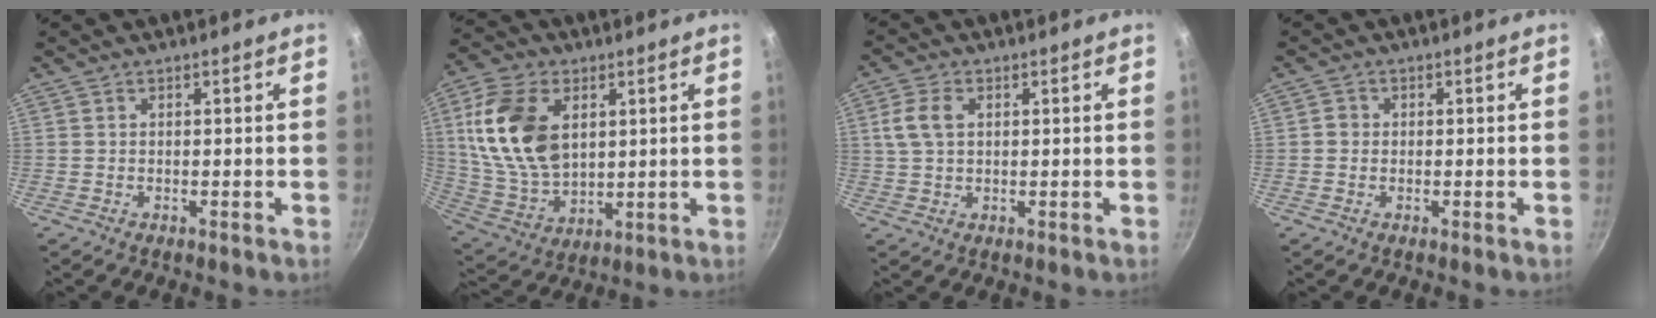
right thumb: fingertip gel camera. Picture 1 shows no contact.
{"total": 18.1, "force": [4.4, 11.6, 13.1], "torque": [-0.234, -0.012, 0.097]}
{"total": 5.4, "force": [1.3, 3.6, 3.9], "torque": [-0.073, 0.007, 0.023]}
{"total": 1.6, "force": [-0.2, 1.5, 0.5], "torque": [-0.003, 0.007, -0.005]}